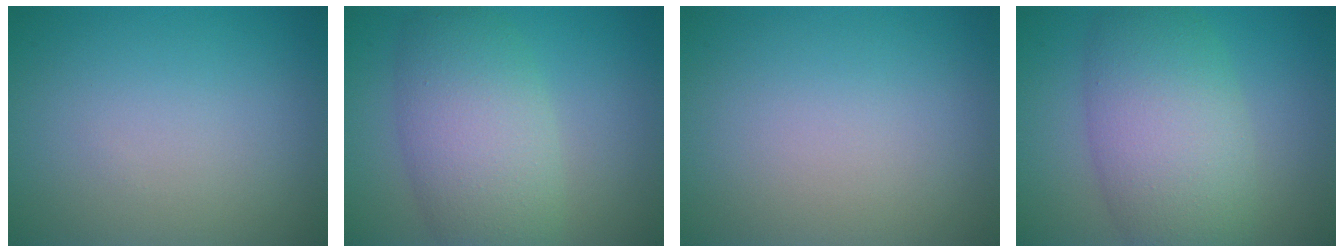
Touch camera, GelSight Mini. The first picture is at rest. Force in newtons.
{"total": 7.0, "press": 7.0, "slide": 0.3}
{"total": 0.0}
{"total": 8.1, "press": 8.1, "slide": 0.3}